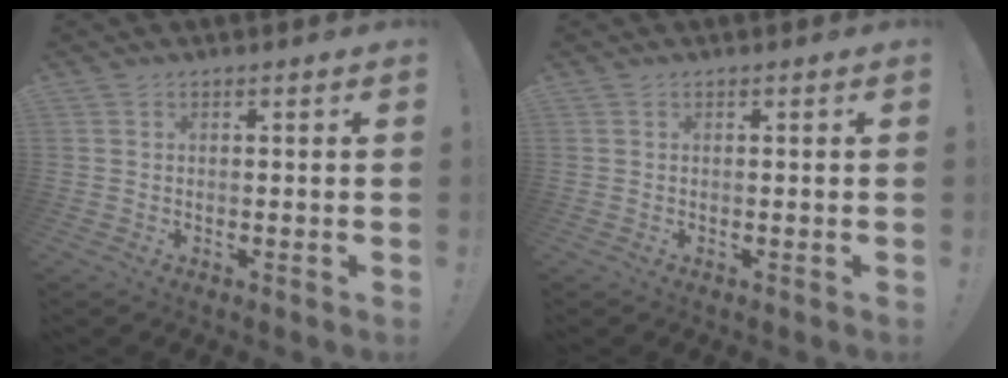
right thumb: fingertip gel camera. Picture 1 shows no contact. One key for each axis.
{"total": 0.0}